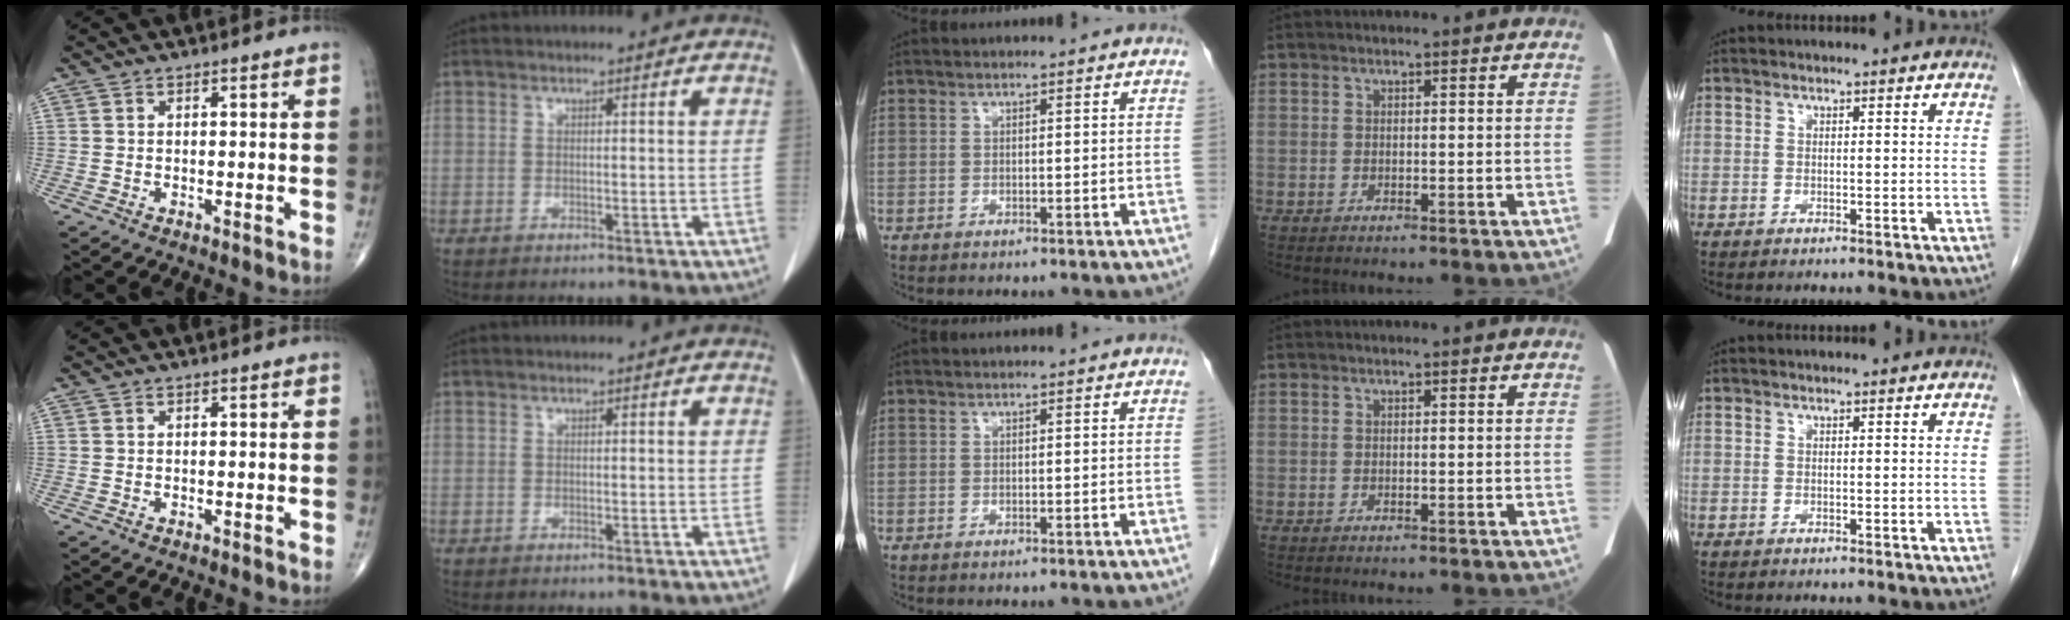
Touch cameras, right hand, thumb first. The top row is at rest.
{}